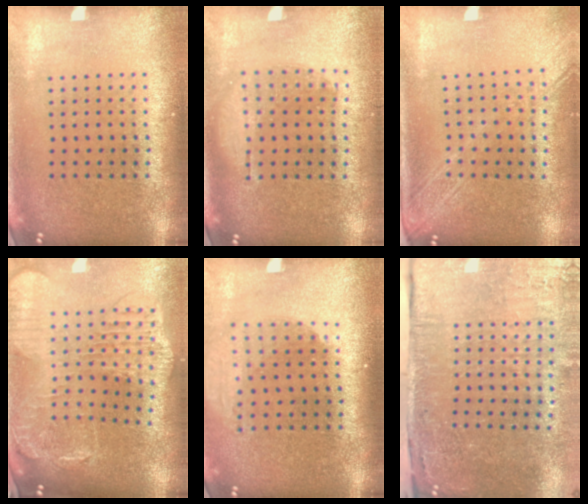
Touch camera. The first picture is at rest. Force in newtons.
{"total": 1.2, "press": 1.1, "slide": 0.5}
{"total": 2.0, "press": 1.7, "slide": 1.1}
{"total": 2.2, "press": 2.0, "slide": 1.0}
{"total": 1.9, "press": 1.5, "slide": 1.2}
{"total": 5.0, "press": 4.0, "slide": 3.0}